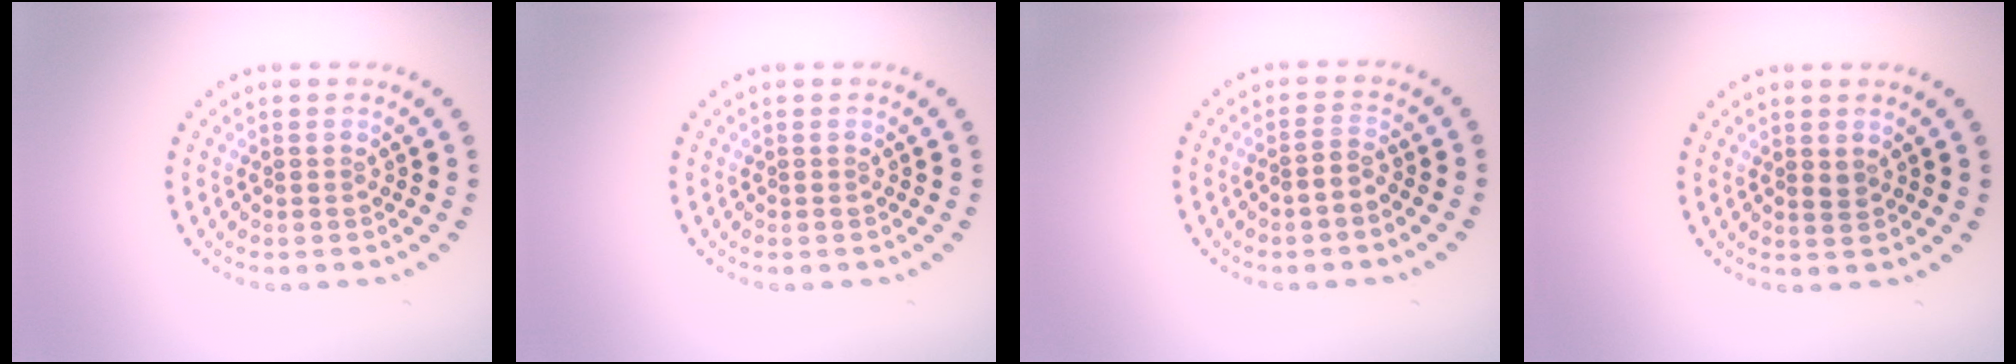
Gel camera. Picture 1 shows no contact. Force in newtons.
{"total": 0.0}
{"total": 1.1, "press": 0.7, "slide": 0.8}
{"total": 0.7, "press": 0.7, "slide": 0.3}